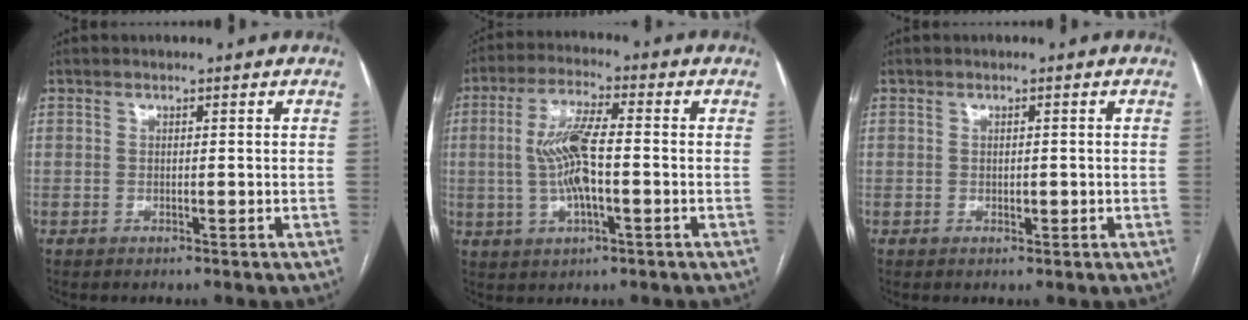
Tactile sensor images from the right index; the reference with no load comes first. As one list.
[{"total": 9.0, "force": [-0.6, 2.2, 8.7], "torque": [-0.177, 0.006, -0.011]}, {"total": 1.0, "force": [-0.2, 0.6, 0.8], "torque": [-0.011, 0.000, 0.000]}]